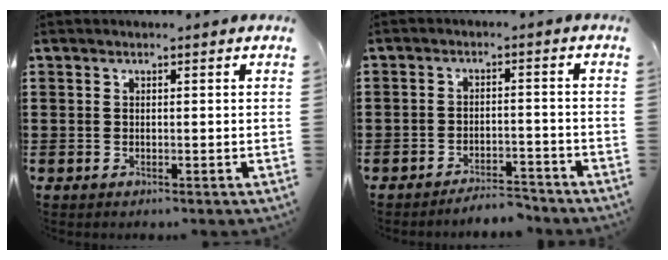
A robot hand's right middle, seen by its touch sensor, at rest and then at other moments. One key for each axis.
{"total": 4.0, "fx": -4.0, "fy": 0.3, "fz": 0.1, "tx": -0.008, "ty": 0.000, "tz": -0.082}